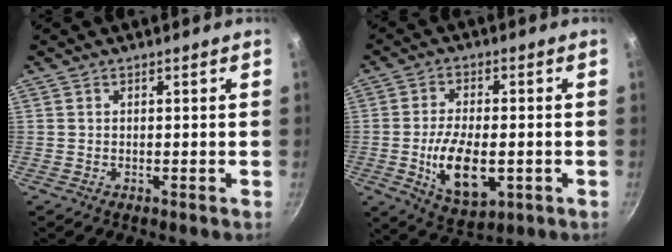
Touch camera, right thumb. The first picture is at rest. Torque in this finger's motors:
{"motor_torque": [-0.08, 0.62, 0.97, 0.11, 0.18]}